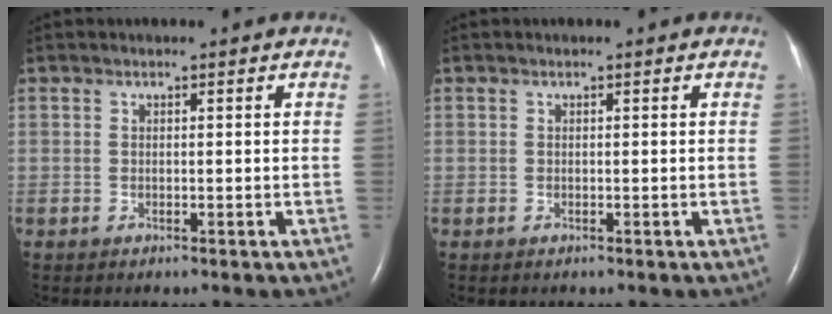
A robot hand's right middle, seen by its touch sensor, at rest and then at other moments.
{"total": 0.0}